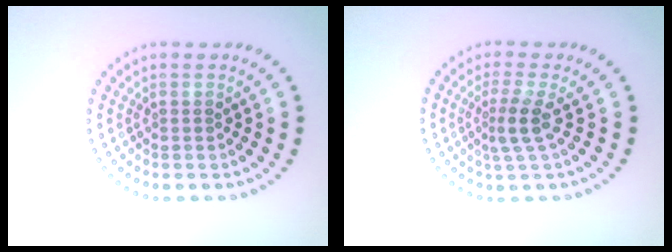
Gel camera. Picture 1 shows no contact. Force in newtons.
{"total": 2.5, "press": 1.8, "slide": 1.6}